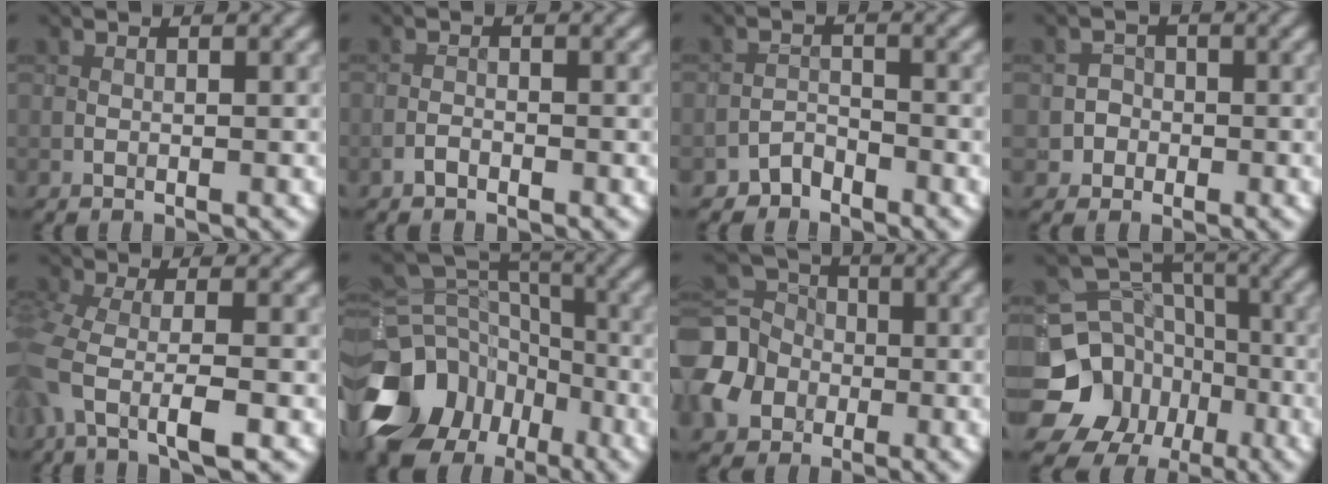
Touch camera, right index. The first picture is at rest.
{"total": 0.7, "force": [-0.5, 0.3, 0.3], "torque": [-0.003, 0.002, -0.012]}
{"total": 1.6, "force": [-1.4, 0.7, 0.0], "torque": [0.006, 0.011, -0.028]}
{"total": 1.7, "force": [-0.4, 1.6, 0.0], "torque": [0.023, 0.007, -0.012]}
{"total": 5.0, "force": [-1.8, 1.8, 4.3], "torque": [-0.096, -0.005, -0.045]}
{"total": 13.8, "force": [-7.7, 10.0, 5.6], "torque": [-0.137, -0.002, -0.133]}
{"total": 6.8, "force": [-1.9, 5.7, 3.2], "torque": [-0.085, 0.000, -0.054]}
{"total": 12.4, "force": [-5.5, 10.5, 3.4], "torque": [-0.077, -0.012, -0.110]}